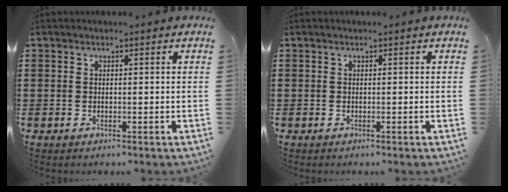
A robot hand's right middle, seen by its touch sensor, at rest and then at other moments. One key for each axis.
{"total": 0.0}